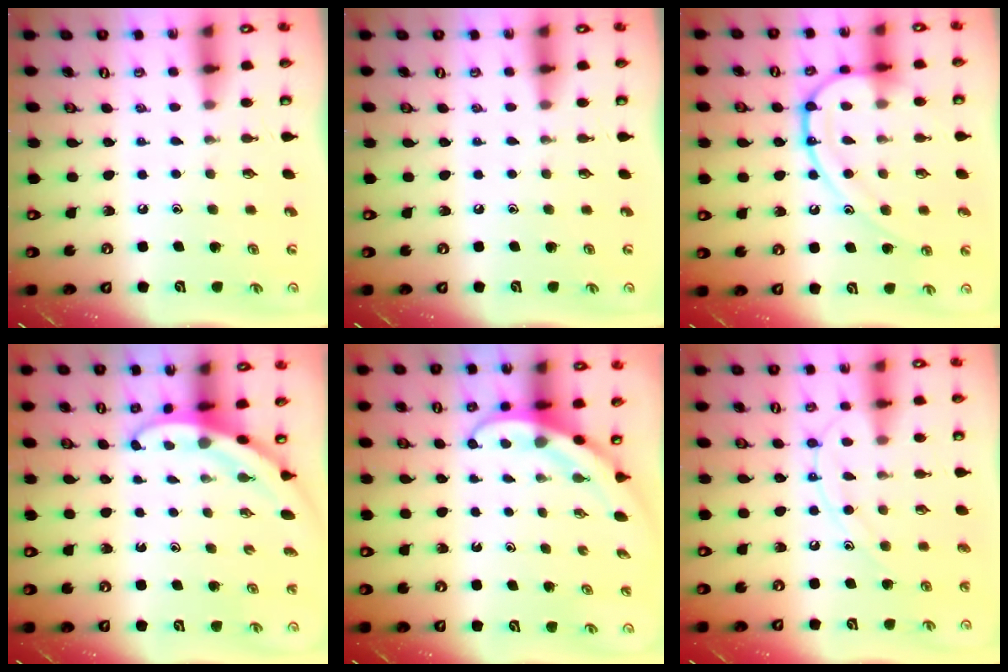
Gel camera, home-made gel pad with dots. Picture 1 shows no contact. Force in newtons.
{"total": 0.0}
{"total": 14.3, "press": 14.2, "slide": 1.4}
{"total": 3.2, "press": 3.2, "slide": 0.1}
{"total": 3.8, "press": 3.8, "slide": 0.3}
{"total": 10.9, "press": 10.8, "slide": 1.0}